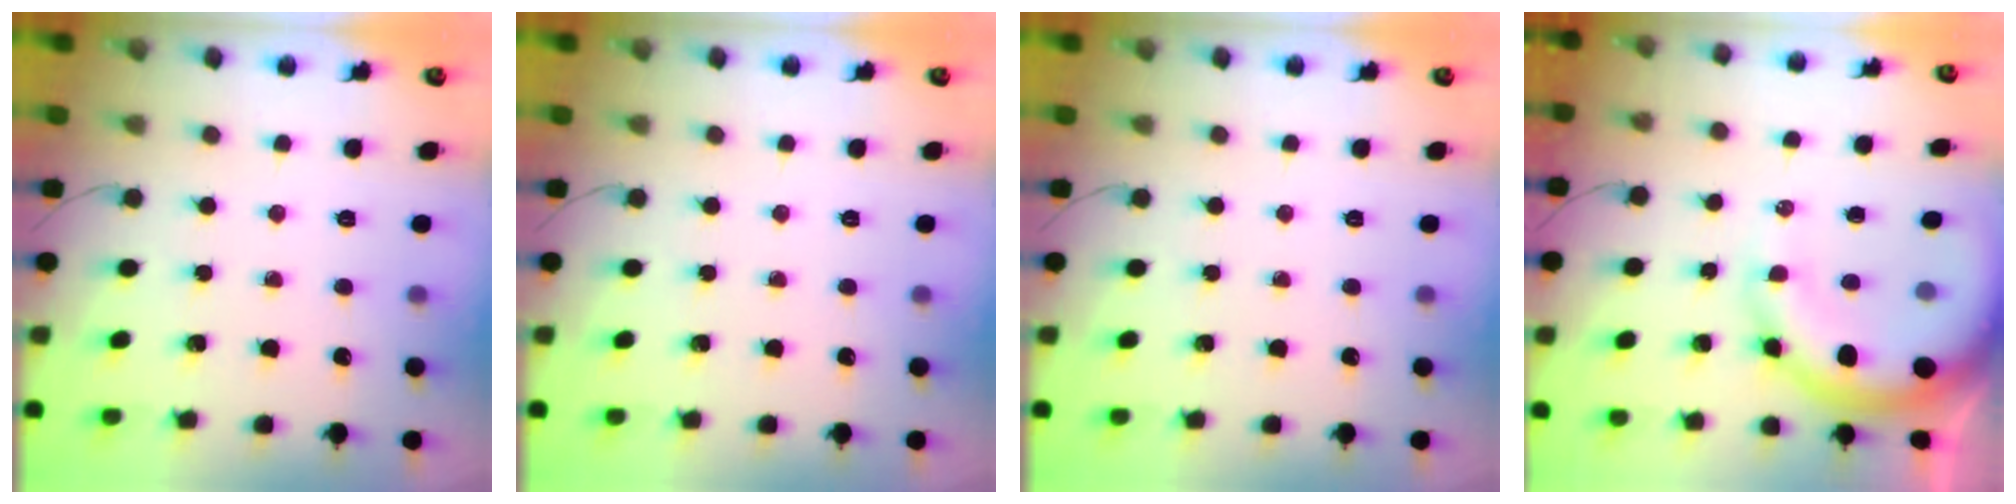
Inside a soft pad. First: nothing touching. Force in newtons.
{"total": 0.0}
{"total": 0.0}
{"total": 12.6, "press": 12.3, "slide": 2.9}